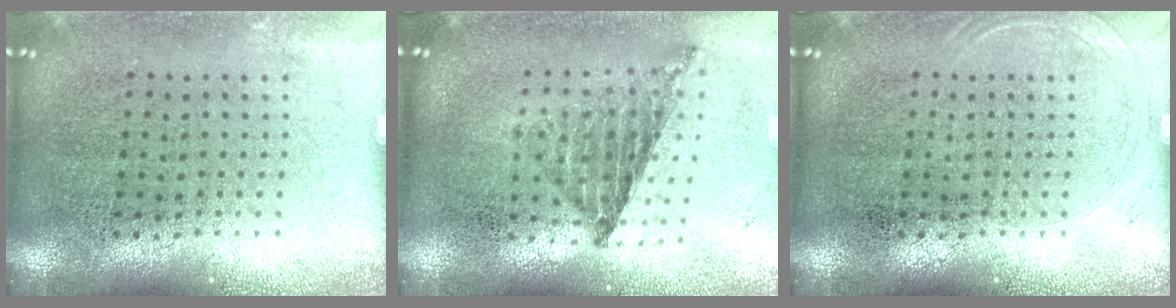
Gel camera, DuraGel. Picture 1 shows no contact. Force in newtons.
{"total": 0.8, "press": 0.8, "slide": 0.0}
{"total": 0.9, "press": 0.8, "slide": 0.3}